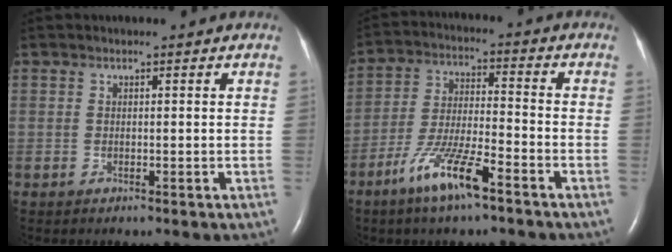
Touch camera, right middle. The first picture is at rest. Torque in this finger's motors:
{"motor_torque": [1.07, -0.95, 0.68, 0.20]}